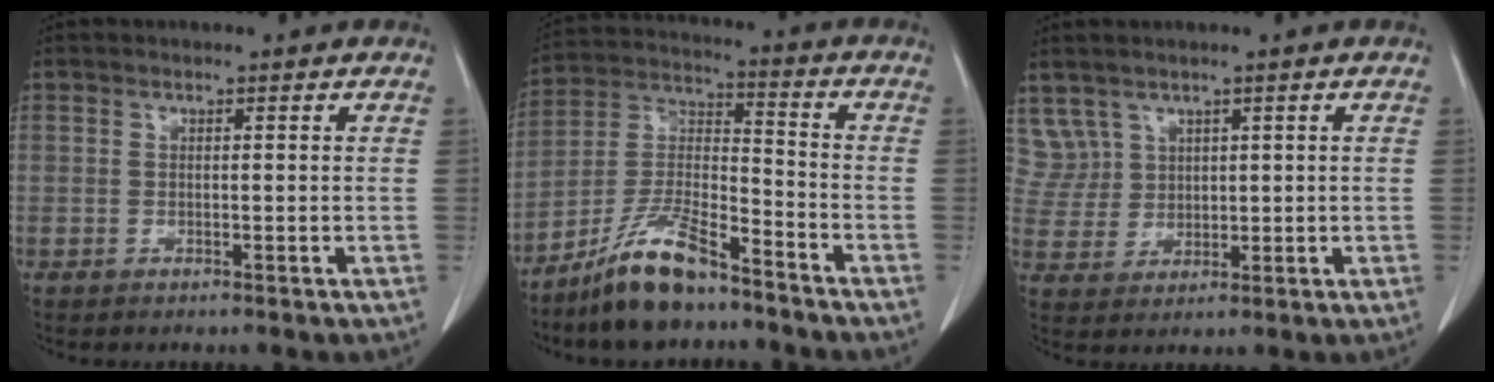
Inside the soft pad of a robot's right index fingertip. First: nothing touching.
{"total": 11.9, "force": [-9.1, 2.5, 7.2], "torque": [-0.153, -0.002, -0.172]}
{"total": 0.6, "force": [0.3, 0.5, 0.1], "torque": [0.007, -0.001, 0.004]}